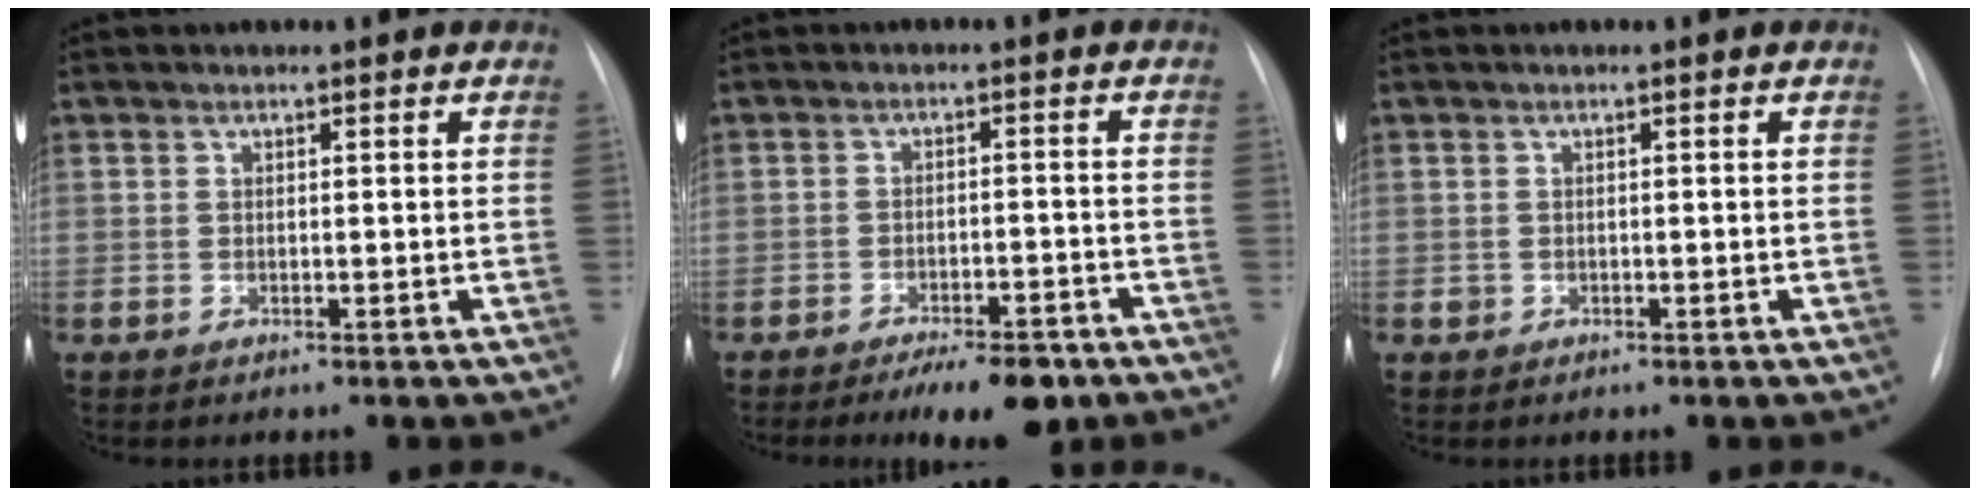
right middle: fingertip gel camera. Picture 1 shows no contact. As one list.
[{"total": 7.4, "force": [-5.5, 2.4, 4.4], "torque": [-0.058, -0.004, -0.080]}, {"total": 0.6, "force": [-0.2, 0.6, 0.1], "torque": [0.000, 0.003, -0.003]}]